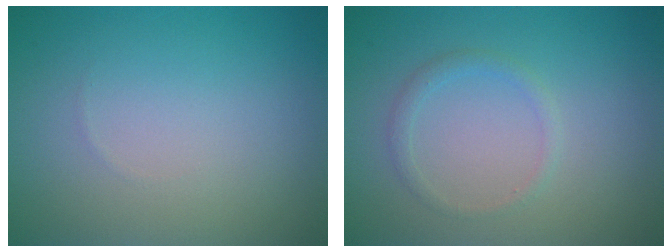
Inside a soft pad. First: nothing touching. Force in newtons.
{"total": 1.2, "press": 1.1, "slide": 0.1}